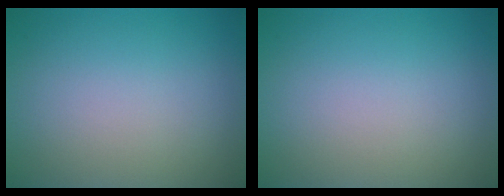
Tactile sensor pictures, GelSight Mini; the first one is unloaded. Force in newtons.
{"total": 0.0}